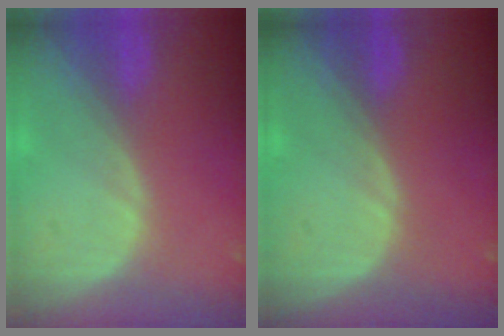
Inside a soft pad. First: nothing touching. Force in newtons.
{"total": 0.0}